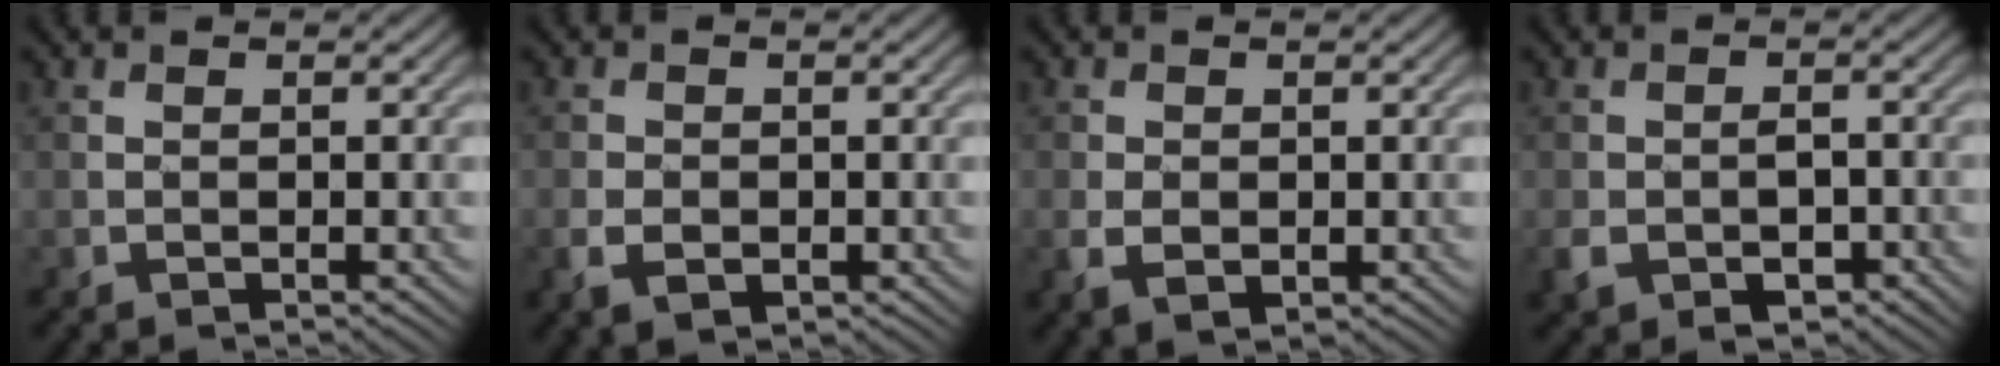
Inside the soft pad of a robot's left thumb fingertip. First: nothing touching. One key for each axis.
{"total": 3.5, "fx": -1.4, "fy": 2.3, "fz": 2.2, "tx": -0.049, "ty": -0.009, "tz": -0.029}
{"total": 3.0, "fx": -0.8, "fy": 2.0, "fz": 2.0, "tx": -0.046, "ty": -0.010, "tz": -0.014}
{"total": 5.7, "fx": -2.9, "fy": 4.0, "fz": 2.8, "tx": -0.050, "ty": -0.013, "tz": -0.048}